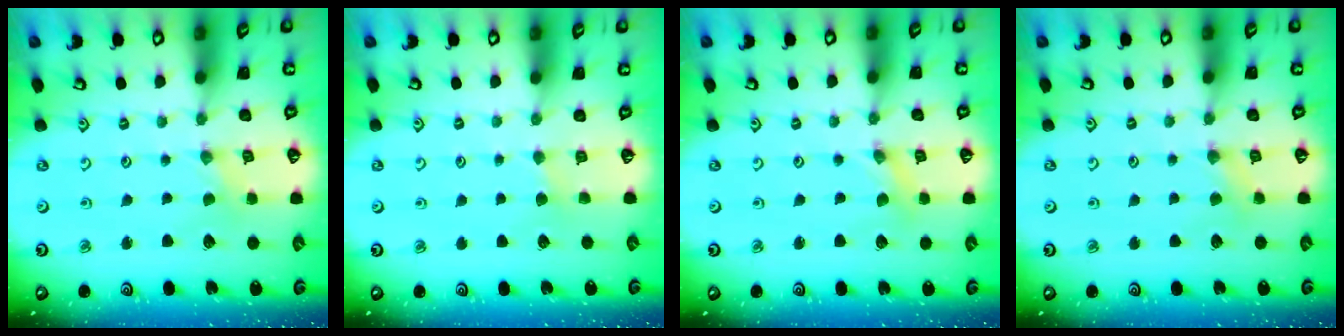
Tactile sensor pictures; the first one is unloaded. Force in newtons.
{"total": 2.1, "press": 2.1, "slide": 0.3}
{"total": 0.8, "press": 0.8, "slide": 0.2}
{"total": 2.8, "press": 2.7, "slide": 0.6}